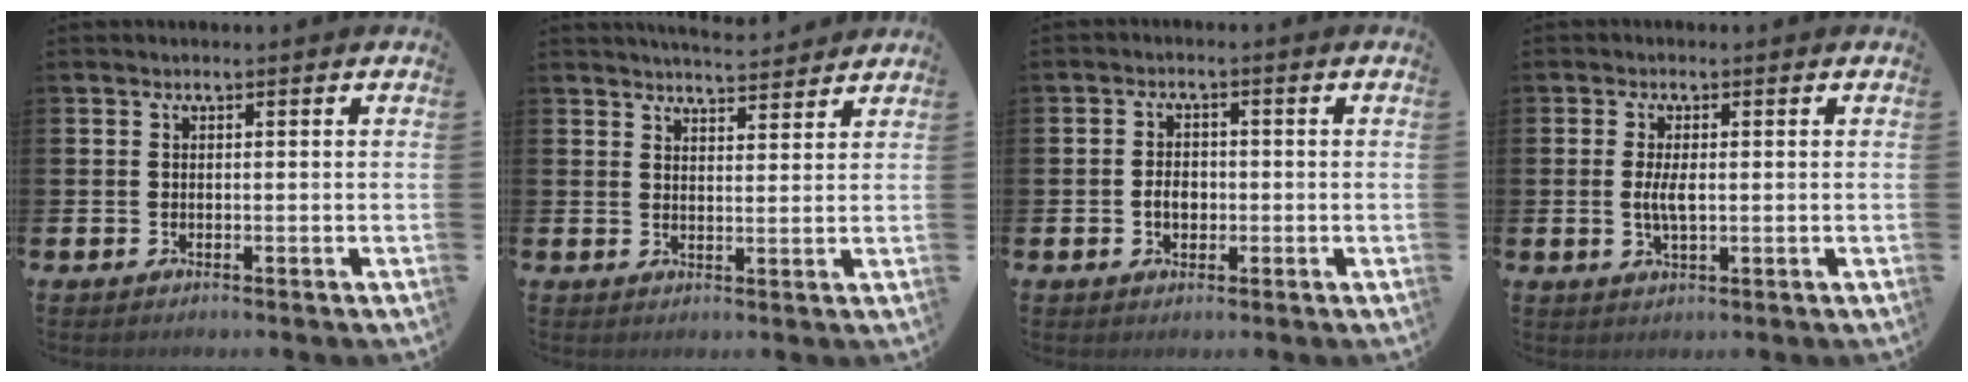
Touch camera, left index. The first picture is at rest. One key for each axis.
{"total": 4.6, "fx": 4.6, "fy": 0.2, "fz": 0.2, "tx": -0.013, "ty": -0.025, "tz": 0.083}
{"total": 2.8, "fx": -0.5, "fy": 2.0, "fz": 1.9, "tx": -0.019, "ty": -0.001, "tz": -0.016}
{"total": 3.1, "fx": 0.1, "fy": 1.2, "fz": 2.9, "tx": -0.055, "ty": 0.002, "tz": 0.000}